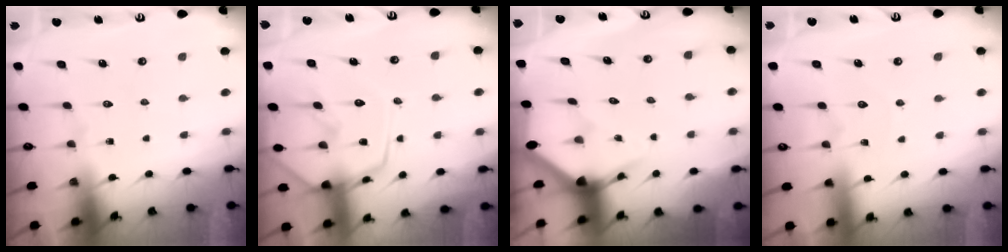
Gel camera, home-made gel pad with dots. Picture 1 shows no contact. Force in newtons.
{"total": 13.4, "press": 13.3, "slide": 1.2}
{"total": 3.4, "press": 3.4, "slide": 0.2}
{"total": 2.9, "press": 2.9, "slide": 0.2}